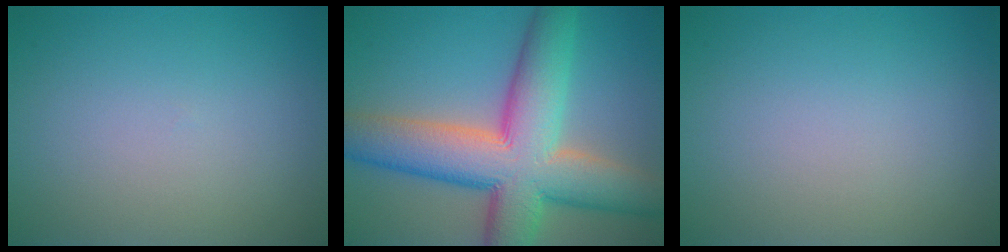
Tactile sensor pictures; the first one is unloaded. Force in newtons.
{"total": 12.3, "press": 12.3, "slide": 0.7}
{"total": 0.0}